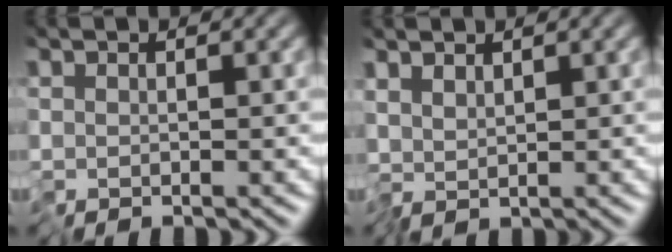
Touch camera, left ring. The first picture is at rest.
{"total": 1.1, "force": [0.5, 0.6, 0.8], "torque": [-0.021, -0.001, 0.008]}